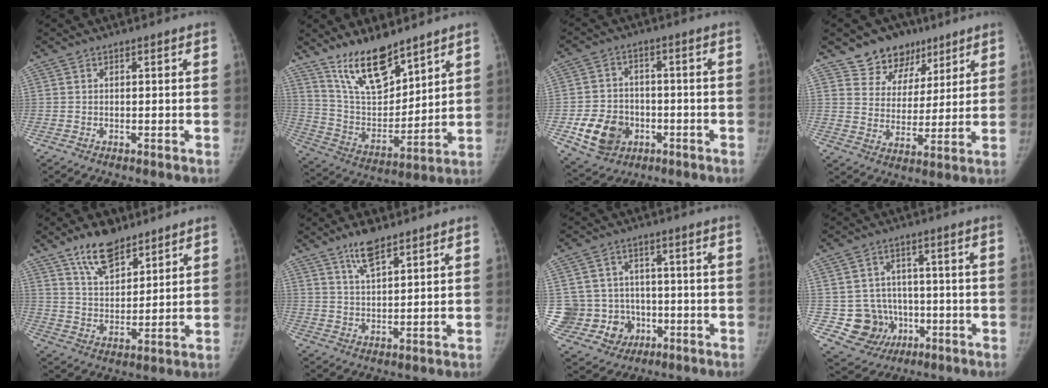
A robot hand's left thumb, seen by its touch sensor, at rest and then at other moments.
{"total": 15.3, "force": [11.5, 5.8, 8.4], "torque": [-0.109, -0.077, 0.222]}
{"total": 9.6, "force": [-3.1, 7.9, 4.5], "torque": [-0.056, 0.012, -0.044]}
{"total": 11.3, "force": [7.8, 7.9, 2.3], "torque": [0.014, -0.040, 0.133]}
{"total": 10.7, "force": [7.6, 5.0, 5.5], "torque": [-0.072, -0.047, 0.141]}
{"total": 6.3, "force": [4.5, 1.9, 3.9], "torque": [-0.062, -0.025, 0.084]}
{"total": 13.6, "force": [-2.4, 12.8, 3.9], "torque": [-0.066, 0.032, -0.019]}
{"total": 10.1, "force": [-2.2, 9.6, 2.4], "torque": [-0.010, 0.018, -0.022]}